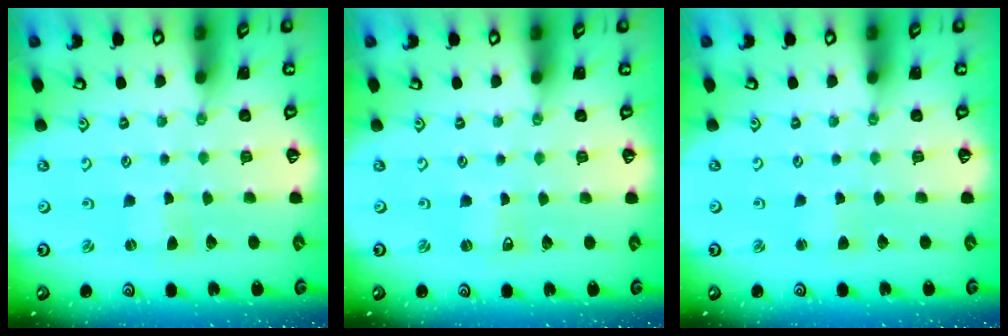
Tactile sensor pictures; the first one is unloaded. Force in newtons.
{"total": 0.6, "press": 0.6, "slide": 0.1}
{"total": 2.2, "press": 2.2, "slide": 0.3}